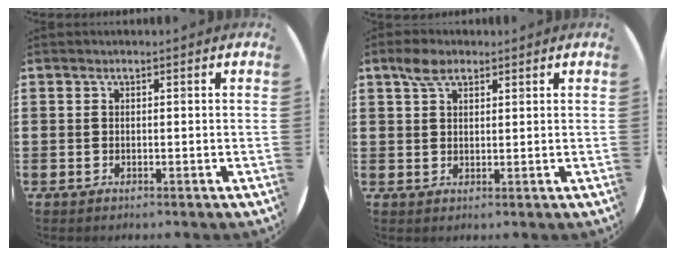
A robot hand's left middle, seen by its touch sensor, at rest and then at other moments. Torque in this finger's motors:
{"motor_torque": [0.28, -0.19, -0.31, -0.04]}